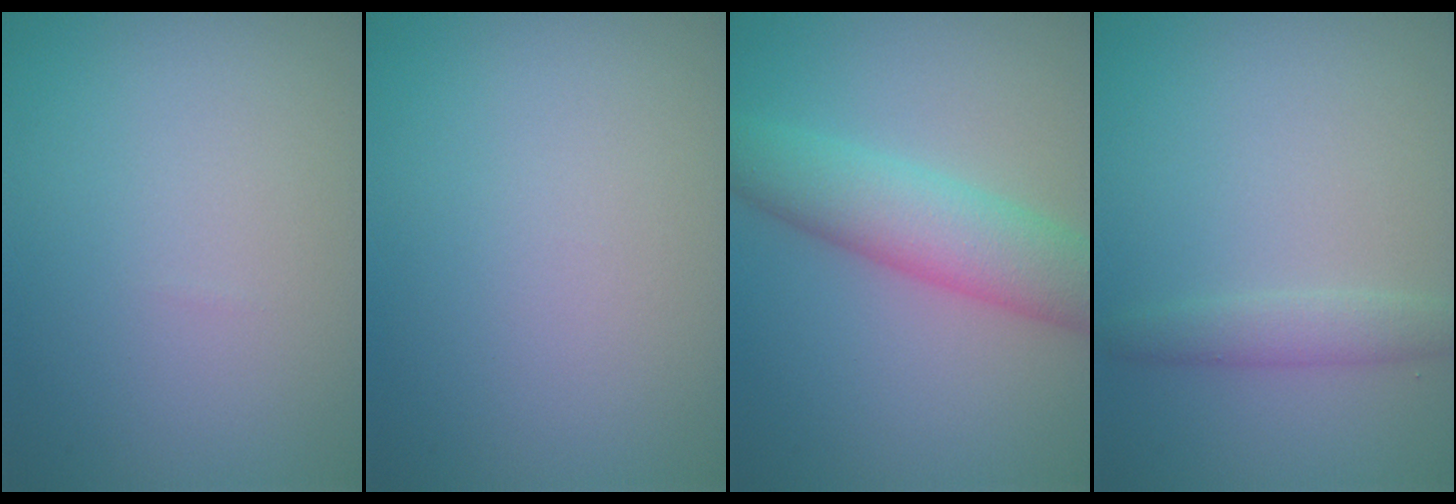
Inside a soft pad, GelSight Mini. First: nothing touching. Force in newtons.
{"total": 0.0}
{"total": 5.8, "press": 5.8, "slide": 0.2}
{"total": 1.9, "press": 1.9, "slide": 0.0}